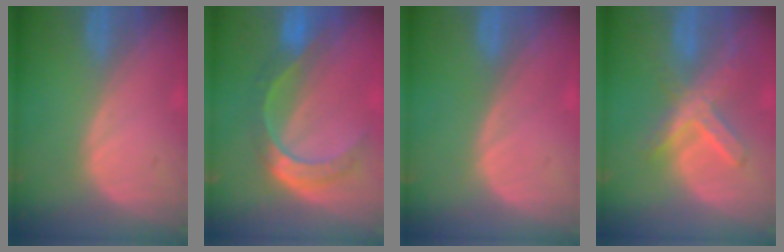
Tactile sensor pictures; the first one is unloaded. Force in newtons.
{"total": 8.3, "press": 7.0, "slide": 4.5}
{"total": 0.0}
{"total": 7.2, "press": 6.3, "slide": 3.6}